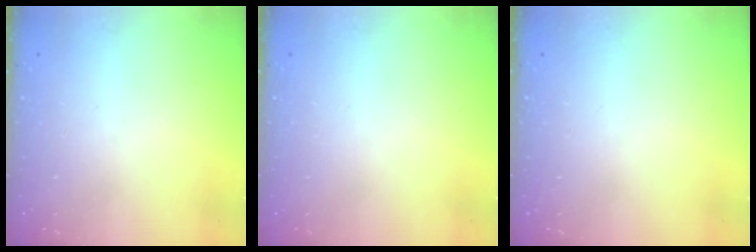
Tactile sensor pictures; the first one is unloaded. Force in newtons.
{"total": 0.0}
{"total": 0.0}